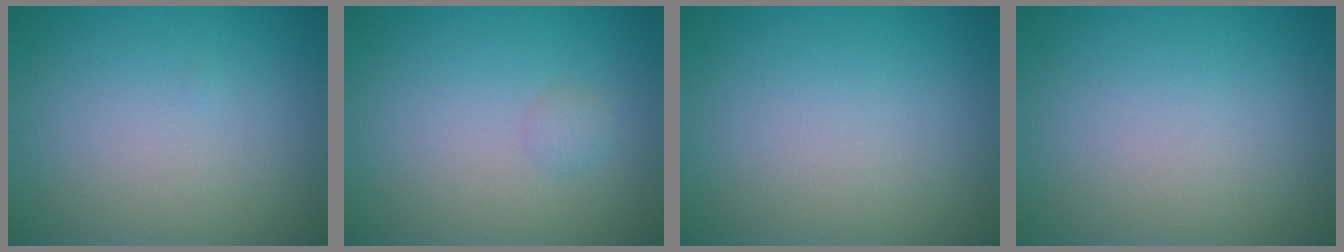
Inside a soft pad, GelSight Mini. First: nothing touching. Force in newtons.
{"total": 0.8, "press": 0.8, "slide": 0.1}
{"total": 0.0}
{"total": 0.0}